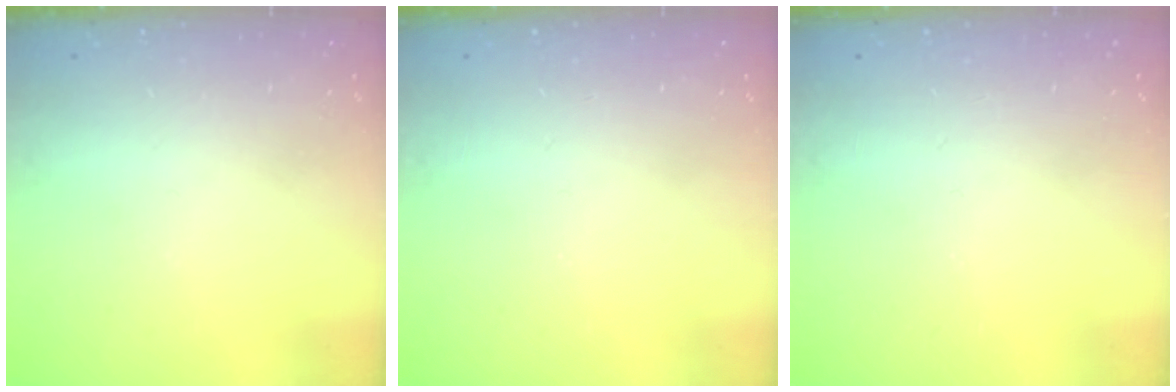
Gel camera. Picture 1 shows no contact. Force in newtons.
{"total": 0.0}
{"total": 0.0}